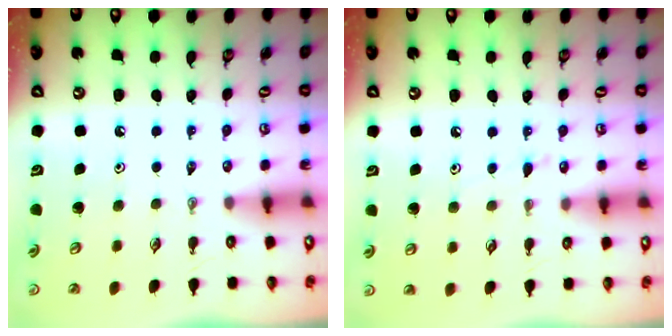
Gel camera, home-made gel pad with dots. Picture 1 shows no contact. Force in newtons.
{"total": 4.0, "press": 4.0, "slide": 0.5}